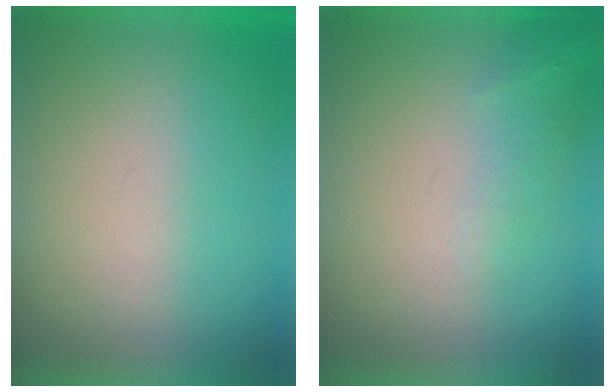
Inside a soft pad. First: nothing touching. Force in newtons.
{"total": 1.4}